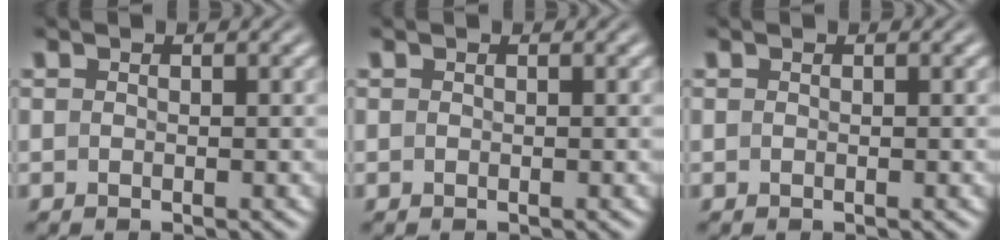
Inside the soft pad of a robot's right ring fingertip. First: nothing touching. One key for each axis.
{"total": 0.0}
{"total": 0.0}